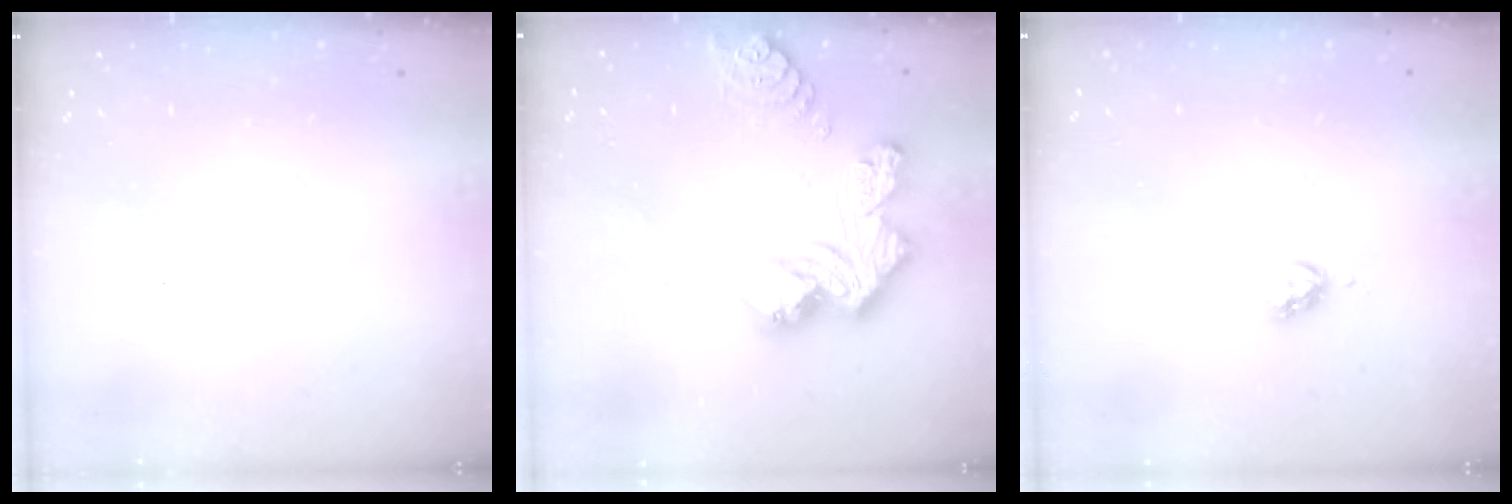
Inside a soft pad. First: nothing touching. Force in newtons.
{"total": 14.2, "press": 14.1, "slide": 1.6}
{"total": 4.6, "press": 4.6, "slide": 0.4}